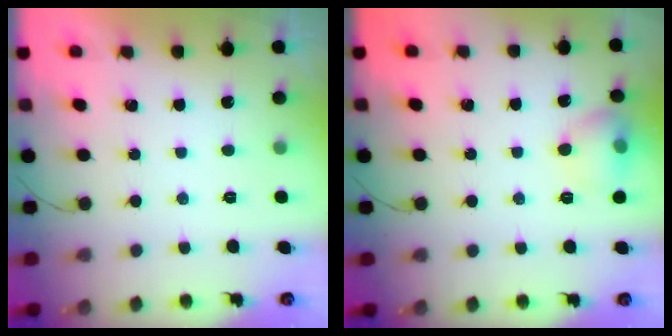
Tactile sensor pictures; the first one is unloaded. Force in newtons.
{"total": 8.6, "press": 8.5, "slide": 1.3}